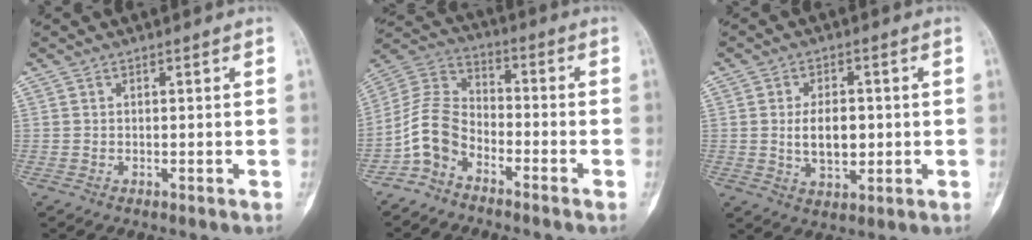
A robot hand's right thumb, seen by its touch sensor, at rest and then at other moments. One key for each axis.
{"total": 9.5, "fx": -5.2, "fy": 5.9, "fz": 5.2, "tx": -0.106, "ty": 0.056, "tz": -0.118}
{"total": 7.4, "fx": 0.0, "fy": 4.4, "fz": 5.9, "tx": -0.083, "ty": -0.004, "tz": 0.004}